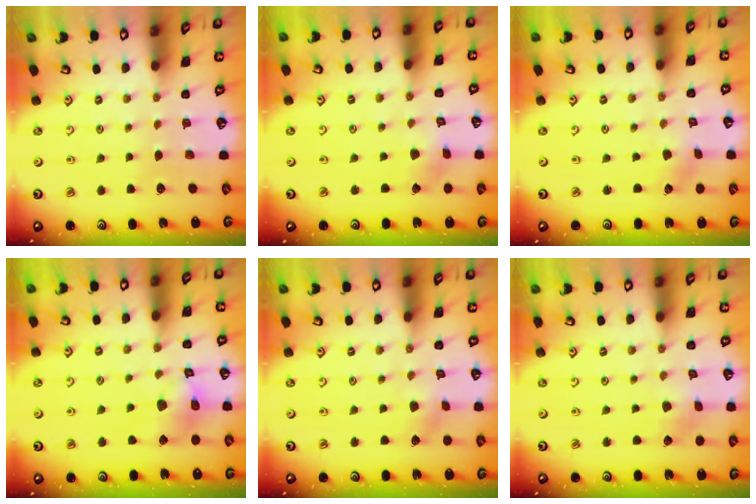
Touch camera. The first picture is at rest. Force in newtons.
{"total": 2.3, "press": 2.3, "slide": 0.1}
{"total": 0.0}
{"total": 12.5, "press": 12.4, "slide": 1.7}
{"total": 2.9, "press": 2.8, "slide": 0.3}
{"total": 2.6, "press": 2.6, "slide": 0.3}